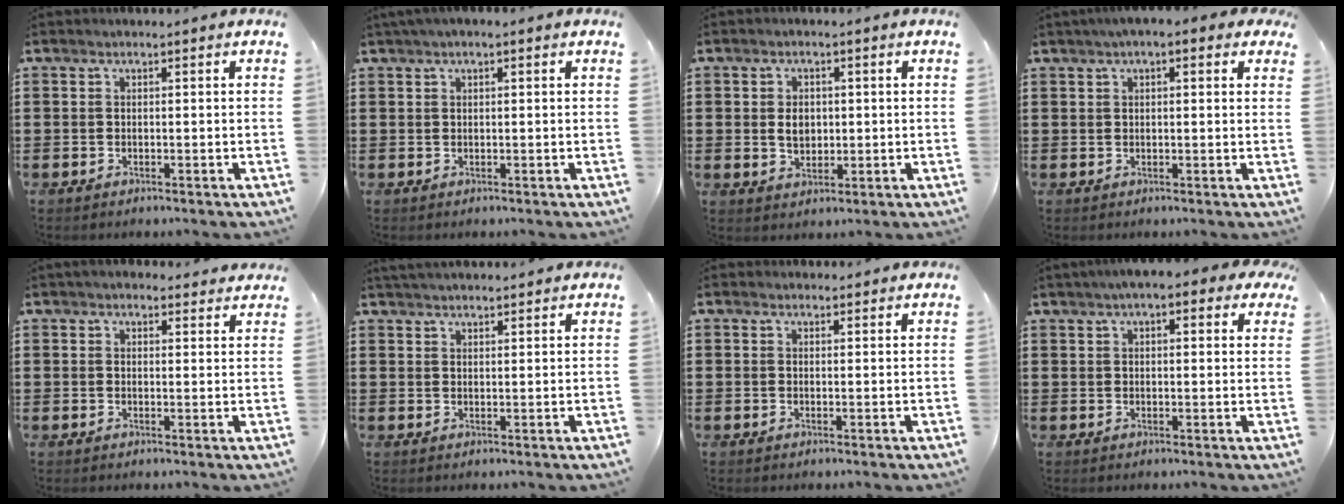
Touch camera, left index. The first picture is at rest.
{"total": 1.3, "force": [0.6, 0.2, 1.1], "torque": [-0.021, 0.002, 0.011]}
{"total": 3.3, "force": [0.4, 2.3, 2.3], "torque": [-0.043, 0.006, 0.003]}
{"total": 2.8, "force": [1.4, 0.8, 2.3], "torque": [-0.047, 0.008, 0.024]}
{"total": 2.5, "force": [2.4, 0.5, 0.5], "torque": [-0.016, -0.001, 0.045]}
{"total": 2.5, "force": [2.5, 0.1, 0.4], "torque": [-0.013, 0.000, 0.048]}
{"total": 1.4, "force": [1.3, 0.4, 0.1], "torque": [-0.005, 0.003, 0.027]}
{"total": 4.5, "force": [3.1, 1.1, 3.1], "torque": [-0.060, 0.002, 0.053]}